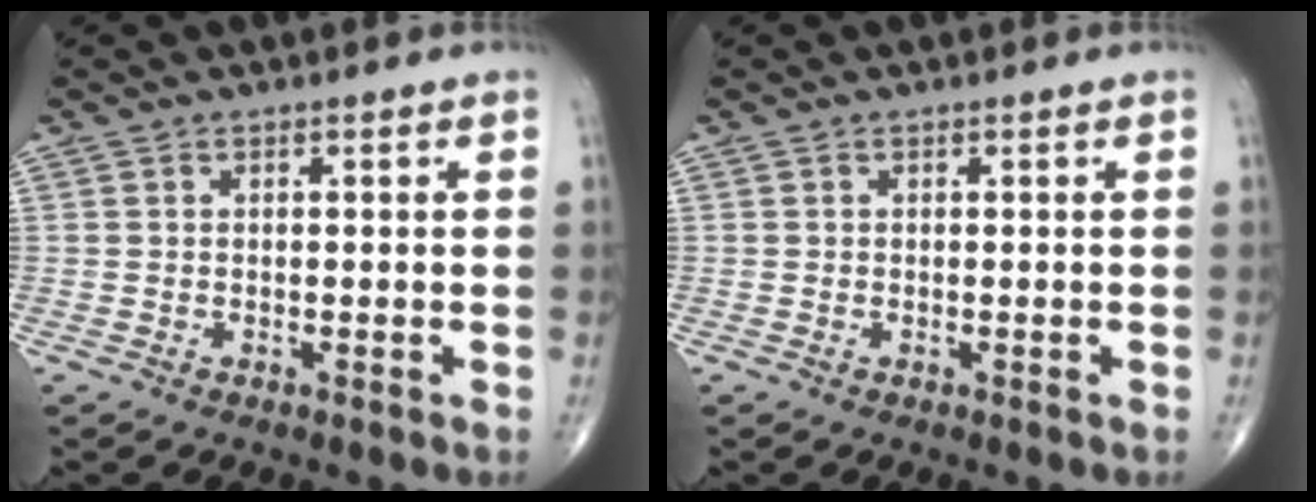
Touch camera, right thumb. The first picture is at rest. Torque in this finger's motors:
{"motor_torque": [-0.32, -0.07, -0.34, -0.23, -0.01]}